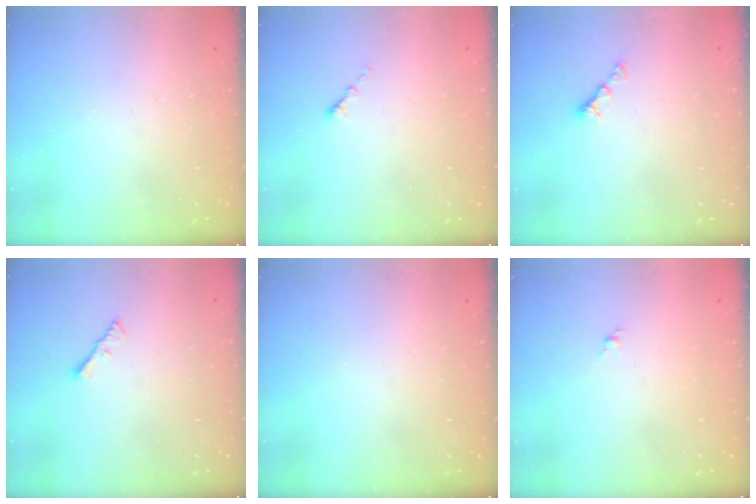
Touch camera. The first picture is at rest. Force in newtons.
{"total": 1.1, "press": 1.0, "slide": 0.5}
{"total": 4.0, "press": 3.9, "slide": 0.6}
{"total": 1.3, "press": 1.2, "slide": 0.4}
{"total": 0.0}
{"total": 1.4, "press": 1.2, "slide": 0.6}